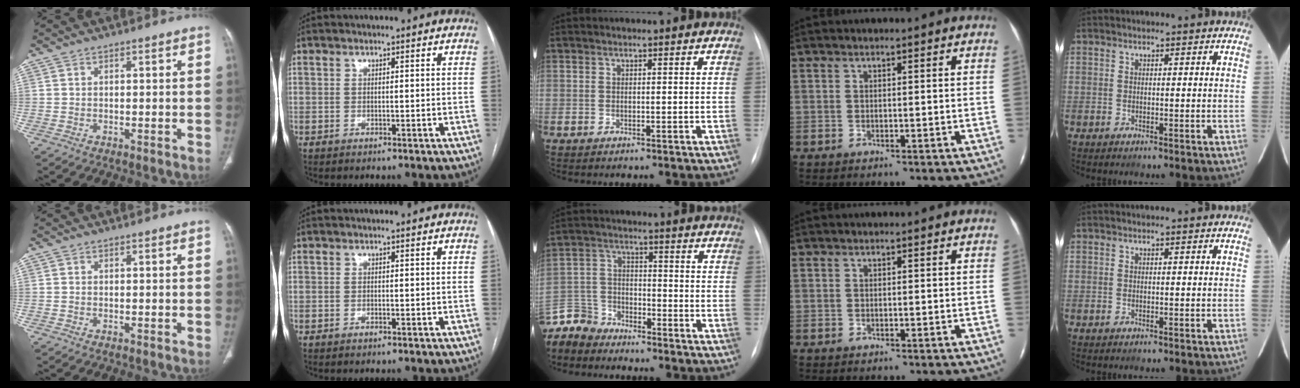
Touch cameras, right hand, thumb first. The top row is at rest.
{"middle": {"total": 9.8, "force": [-9.0, 3.9, 0.2], "torque": [-0.019, 0.009, -0.180]}}